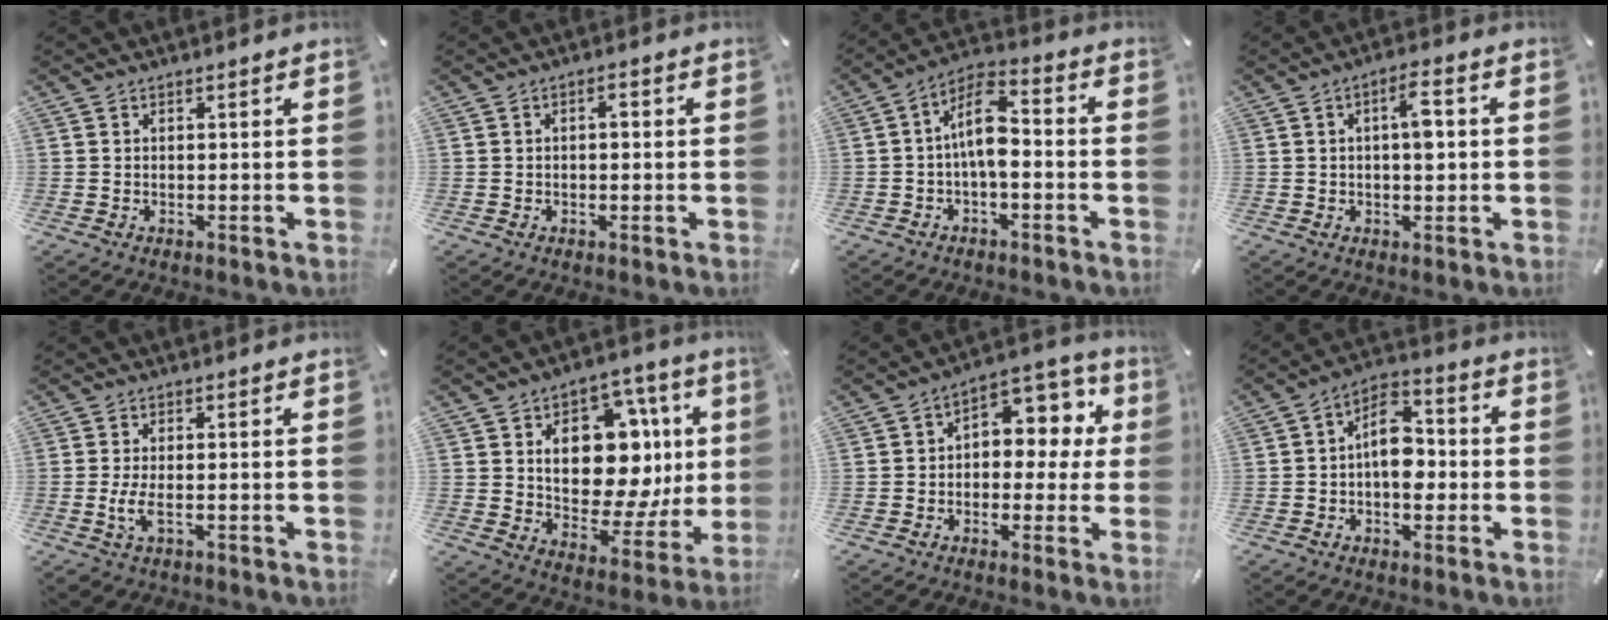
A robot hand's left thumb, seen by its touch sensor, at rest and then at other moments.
{"total": 1.9, "force": [0.0, 1.0, 1.6], "torque": [-0.033, 0.007, -0.002]}
{"total": 10.4, "force": [-1.0, 4.8, 9.2], "torque": [-0.176, 0.008, -0.014]}
{"total": 5.9, "force": [0.5, 2.6, 5.2], "torque": [-0.077, 0.005, 0.003]}
{"total": 4.1, "force": [-1.1, 1.5, 3.6], "torque": [-0.088, -0.008, -0.025]}
{"total": 19.2, "force": [5.2, 12.6, 13.6], "torque": [-0.188, -0.038, 0.092]}
{"total": 8.4, "force": [2.2, 6.0, 5.4], "torque": [-0.071, -0.018, 0.036]}
{"total": 9.4, "force": [-1.4, 6.1, 6.9], "torque": [-0.116, 0.011, -0.026]}